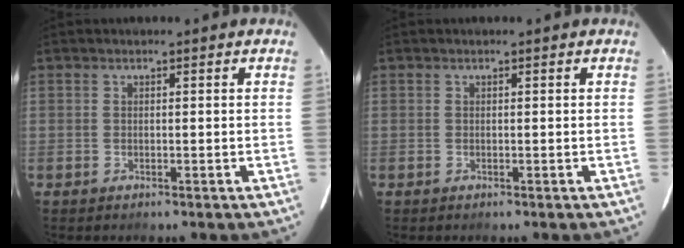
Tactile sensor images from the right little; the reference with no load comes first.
{"total": 0.0}